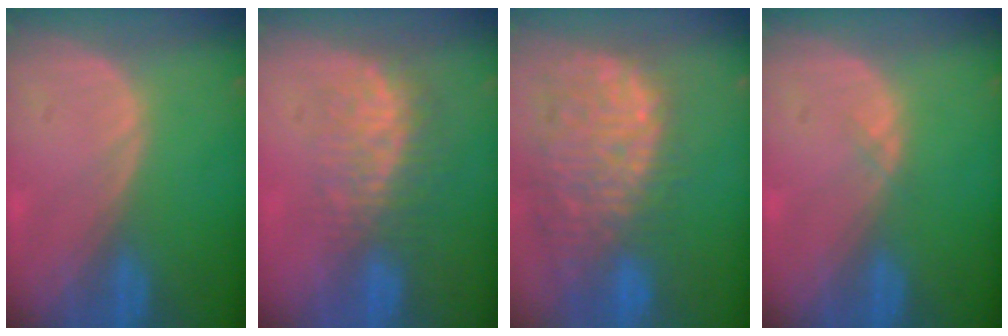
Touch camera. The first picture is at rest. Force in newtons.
{"total": 8.2, "press": 7.4, "slide": 3.5}
{"total": 13.8, "press": 11.6, "slide": 7.5}
{"total": 0.6, "press": 0.5, "slide": 0.2}